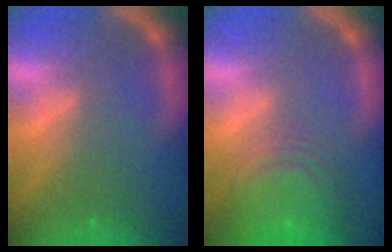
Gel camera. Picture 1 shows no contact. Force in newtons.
{"total": 9.1}